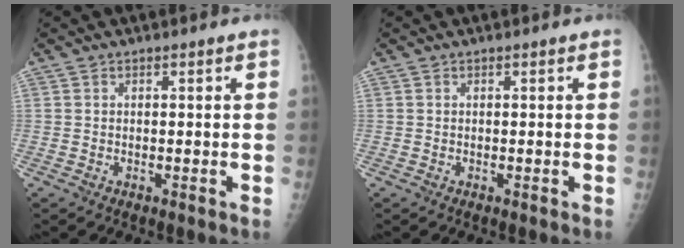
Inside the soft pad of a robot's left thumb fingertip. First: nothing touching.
{"total": 0.0}